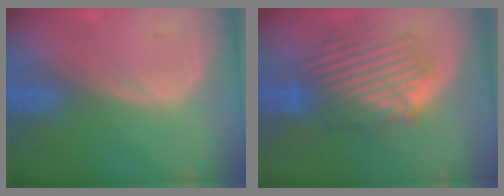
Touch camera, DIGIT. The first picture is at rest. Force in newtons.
{"total": 8.6, "press": 8.3, "slide": 2.0}